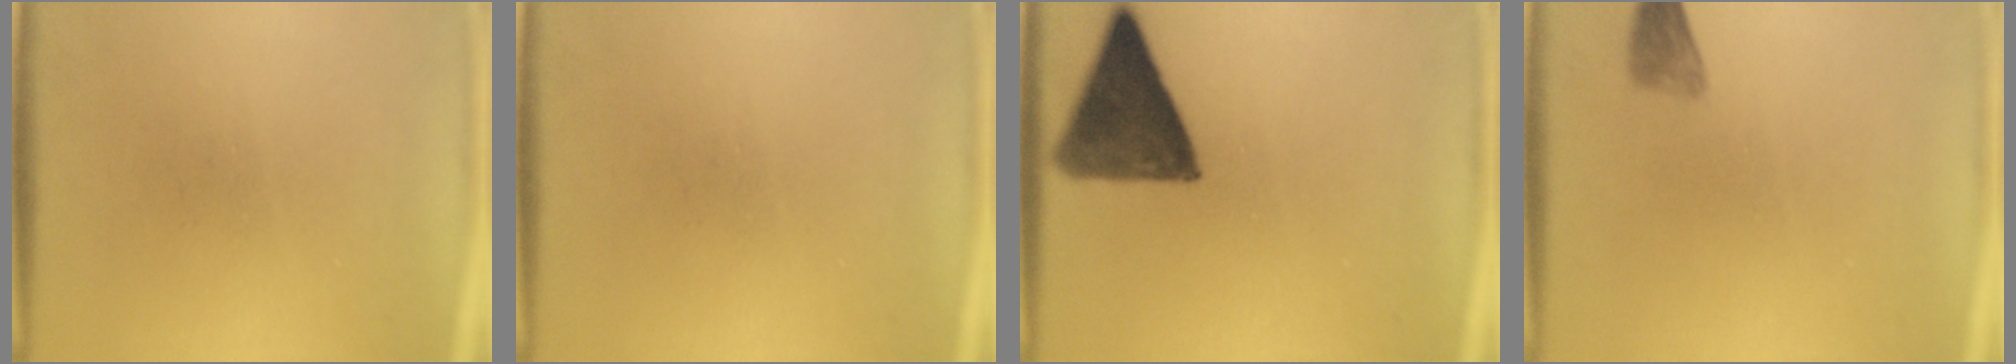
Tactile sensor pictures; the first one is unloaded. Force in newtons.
{"total": 0.0}
{"total": 11.6}
{"total": 2.1}